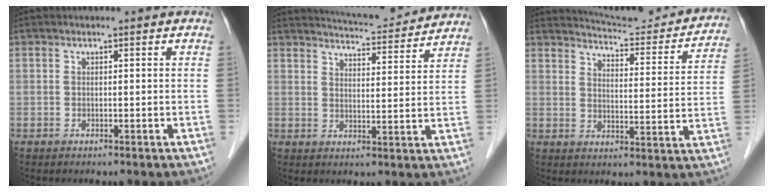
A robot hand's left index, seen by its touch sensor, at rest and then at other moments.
{"total": 12.3, "force": [11.9, 0.8, 3.3], "torque": [-0.054, 0.004, 0.155]}
{"total": 17.2, "force": [16.6, 1.6, 4.1], "torque": [-0.051, -0.046, 0.200]}